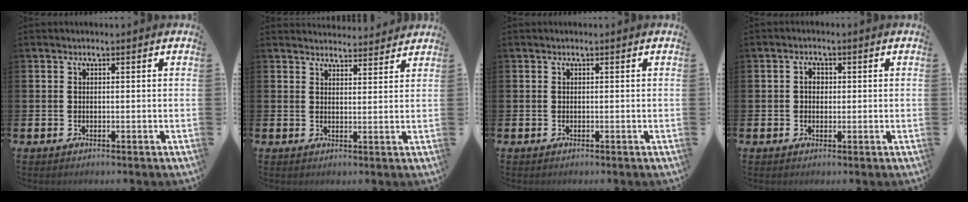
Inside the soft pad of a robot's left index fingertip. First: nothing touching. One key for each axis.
{"total": 3.5, "fx": 3.5, "fy": 0.4, "fz": -0.1, "tx": 0.004, "ty": -0.023, "tz": 0.062}
{"total": 0.0}
{"total": 2.0, "fx": 0.2, "fy": 1.5, "fz": 1.2, "tx": -0.005, "ty": 0.002, "tz": -0.002}